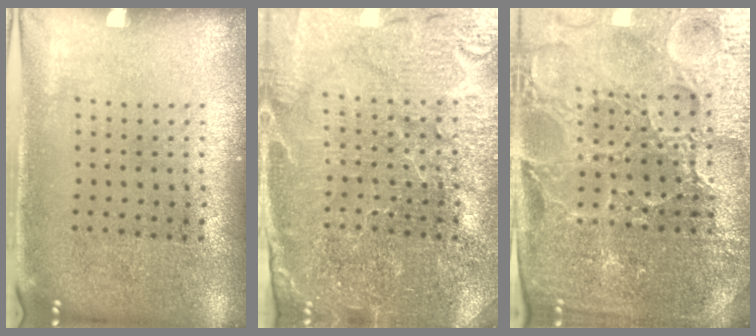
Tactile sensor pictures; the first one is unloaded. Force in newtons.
{"total": 4.0, "press": 3.8, "slide": 1.3}
{"total": 5.1, "press": 4.8, "slide": 1.8}